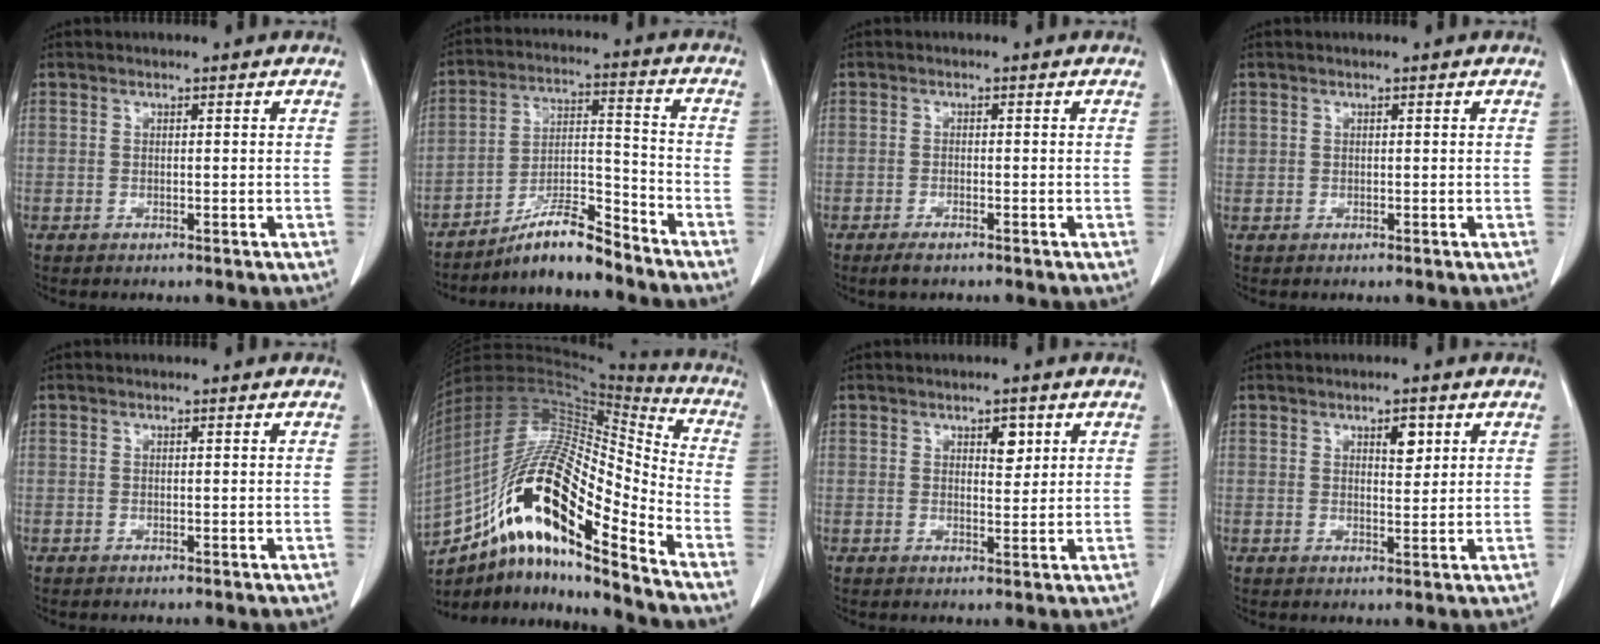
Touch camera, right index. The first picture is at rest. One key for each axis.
{"total": 9.2, "fx": -8.1, "fy": 1.0, "fz": 4.3, "tx": -0.079, "ty": 0.013, "tz": -0.143}
{"total": 2.1, "fx": -1.6, "fy": 0.4, "fz": 1.3, "tx": -0.030, "ty": -0.005, "tz": -0.027}
{"total": 0.7, "fx": 0.2, "fy": 0.6, "fz": 0.1, "tx": 0.009, "ty": 0.006, "tz": 0.002}
{"total": 0.0}
{"total": 24.6, "fx": -13.9, "fy": 4.6, "fz": 19.7, "tx": -0.383, "ty": -0.007, "tz": -0.246}
{"total": 2.7, "fx": 1.3, "fy": 1.3, "fz": 1.9, "tx": -0.026, "ty": -0.002, "tz": 0.021}
{"total": 2.8, "fx": 1.4, "fy": 1.2, "fz": 2.2, "tx": -0.032, "ty": -0.003, "tz": 0.023}